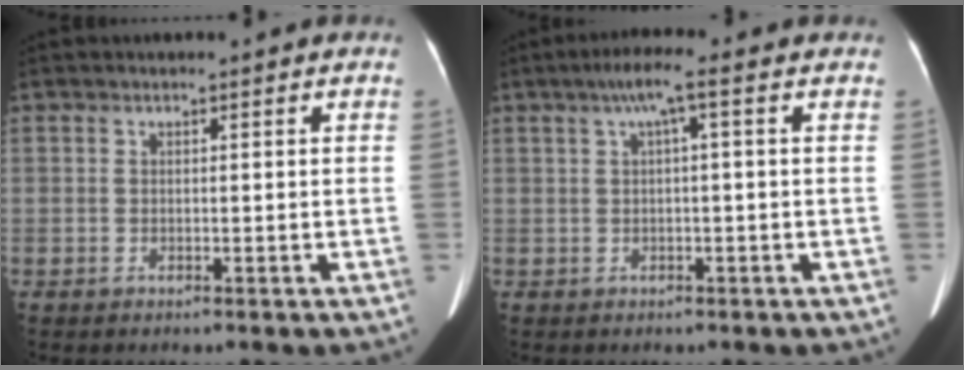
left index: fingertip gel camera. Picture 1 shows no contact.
{"total": 3.6, "force": [1.4, -0.2, 3.4], "torque": [-0.064, 0.017, 0.025]}